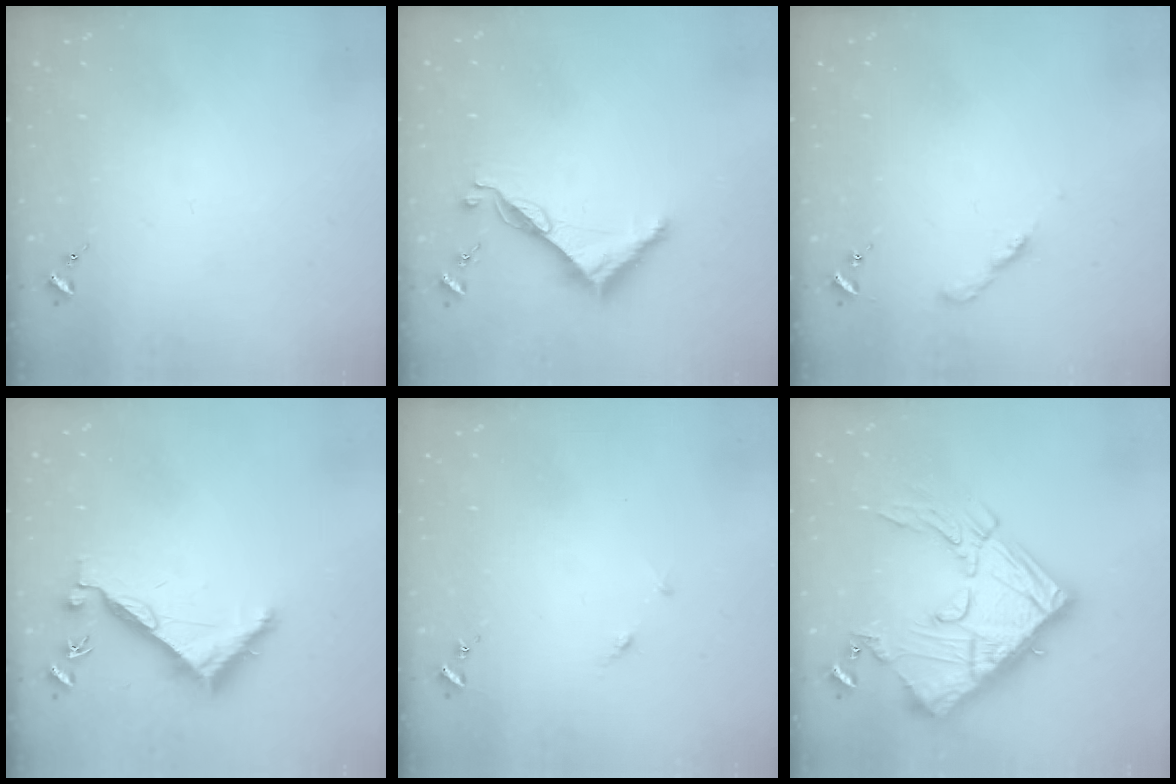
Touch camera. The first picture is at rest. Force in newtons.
{"total": 9.0, "press": 9.0, "slide": 0.6}
{"total": 3.1, "press": 3.1, "slide": 0.2}
{"total": 6.9, "press": 6.9, "slide": 0.3}
{"total": 3.4, "press": 3.4, "slide": 0.4}
{"total": 24.8, "press": 24.7, "slide": 2.3}